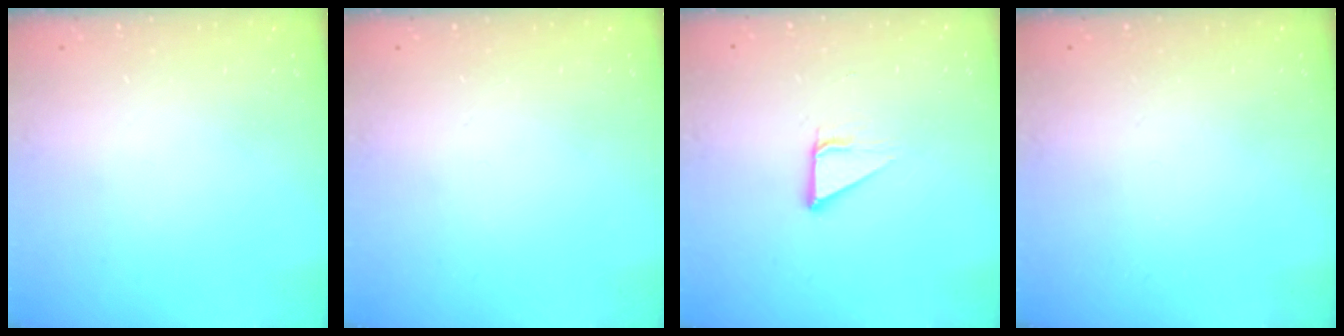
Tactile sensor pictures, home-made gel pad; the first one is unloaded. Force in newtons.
{"total": 0.0}
{"total": 2.9, "press": 2.9, "slide": 0.1}
{"total": 0.0}